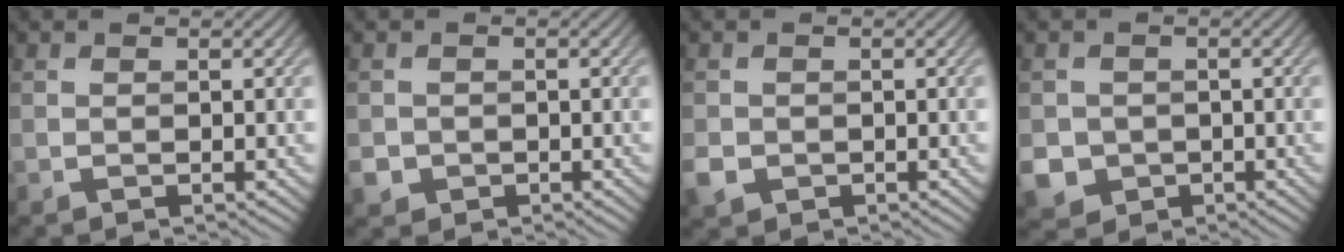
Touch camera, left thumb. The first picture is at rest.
{"total": 2.1, "force": [-0.8, 1.9, 0.5], "torque": [-0.012, -0.008, -0.018]}
{"total": 2.5, "force": [-0.9, 2.1, 1.0], "torque": [-0.028, -0.008, -0.022]}
{"total": 4.5, "force": [-1.3, 4.1, 1.4], "torque": [-0.038, -0.017, -0.031]}